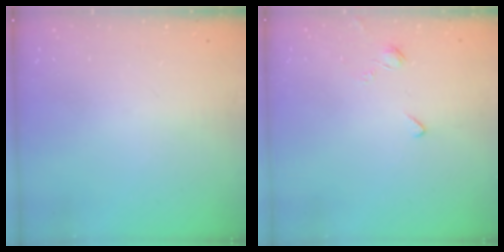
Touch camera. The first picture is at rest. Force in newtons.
{"total": 2.0, "press": 2.0, "slide": 0.5}